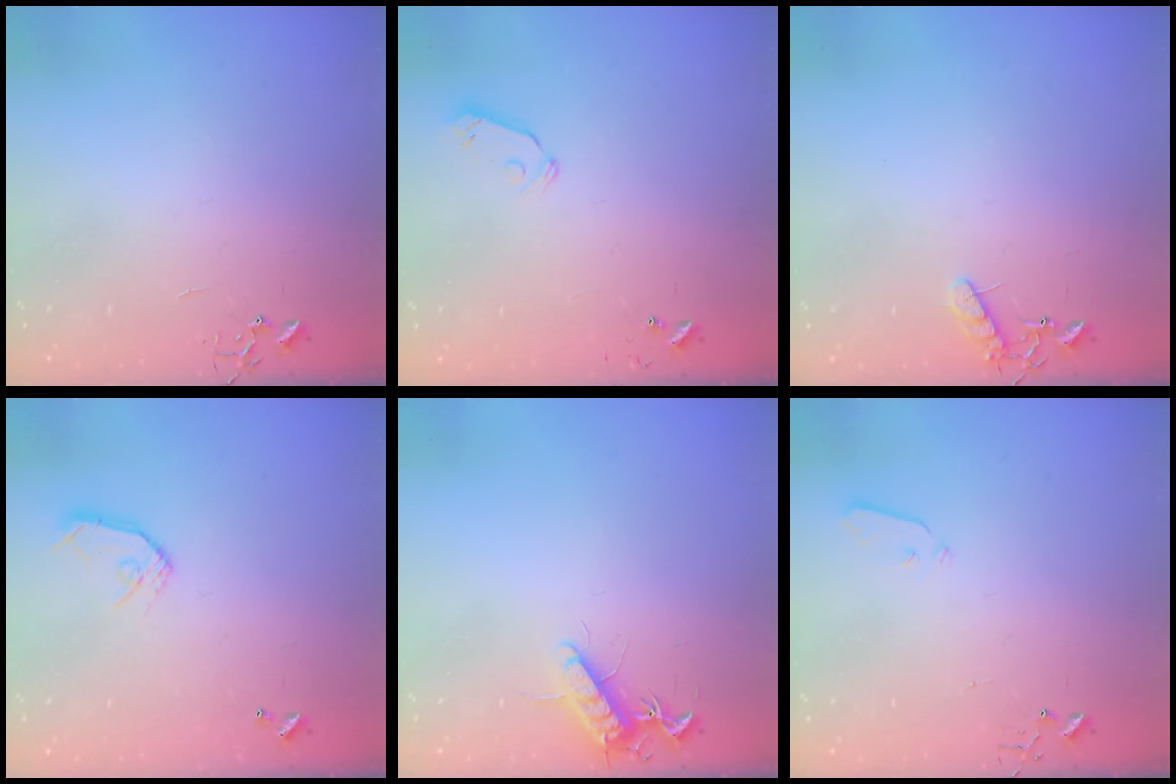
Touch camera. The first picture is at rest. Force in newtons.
{"total": 5.9, "press": 5.8, "slide": 1.0}
{"total": 8.1, "press": 8.1, "slide": 0.3}
{"total": 8.8, "press": 8.8, "slide": 0.6}
{"total": 11.3, "press": 11.3, "slide": 0.7}
{"total": 3.7, "press": 3.7, "slide": 0.1}